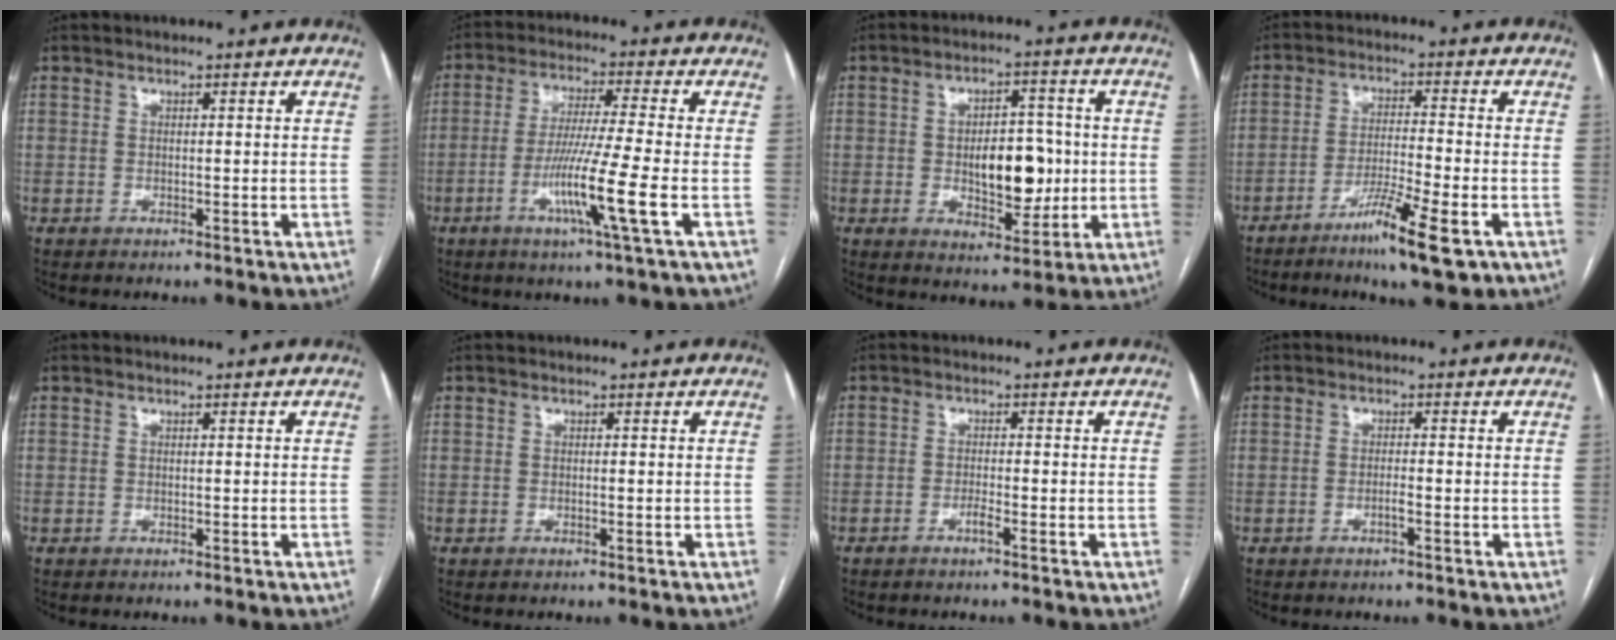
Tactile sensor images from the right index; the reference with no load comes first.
{"total": 10.4, "force": [-3.5, -1.6, 9.6], "torque": [-0.187, -0.022, -0.068]}
{"total": 9.5, "force": [-0.5, 4.7, 8.3], "torque": [-0.124, 0.007, 0.001]}
{"total": 9.2, "force": [-5.2, 0.4, 7.6], "torque": [-0.135, -0.018, -0.087]}
{"total": 0.0}
{"total": 0.0}
{"total": 1.3, "force": [-0.9, -0.2, 1.0], "torque": [-0.018, 0.001, -0.016]}
{"total": 1.4, "force": [-0.8, -0.1, 1.2], "torque": [-0.024, 0.001, -0.015]}